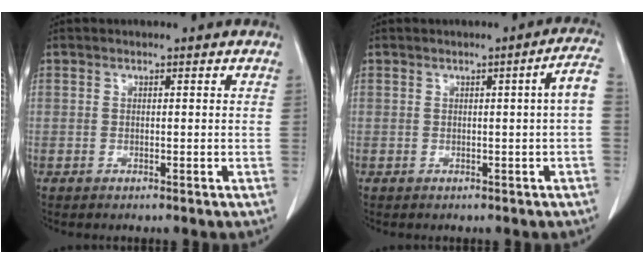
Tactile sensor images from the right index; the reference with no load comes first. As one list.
[{"total": 3.7, "force": [-0.1, -0.4, 3.6], "torque": [-0.041, 0.005, 0.000]}]